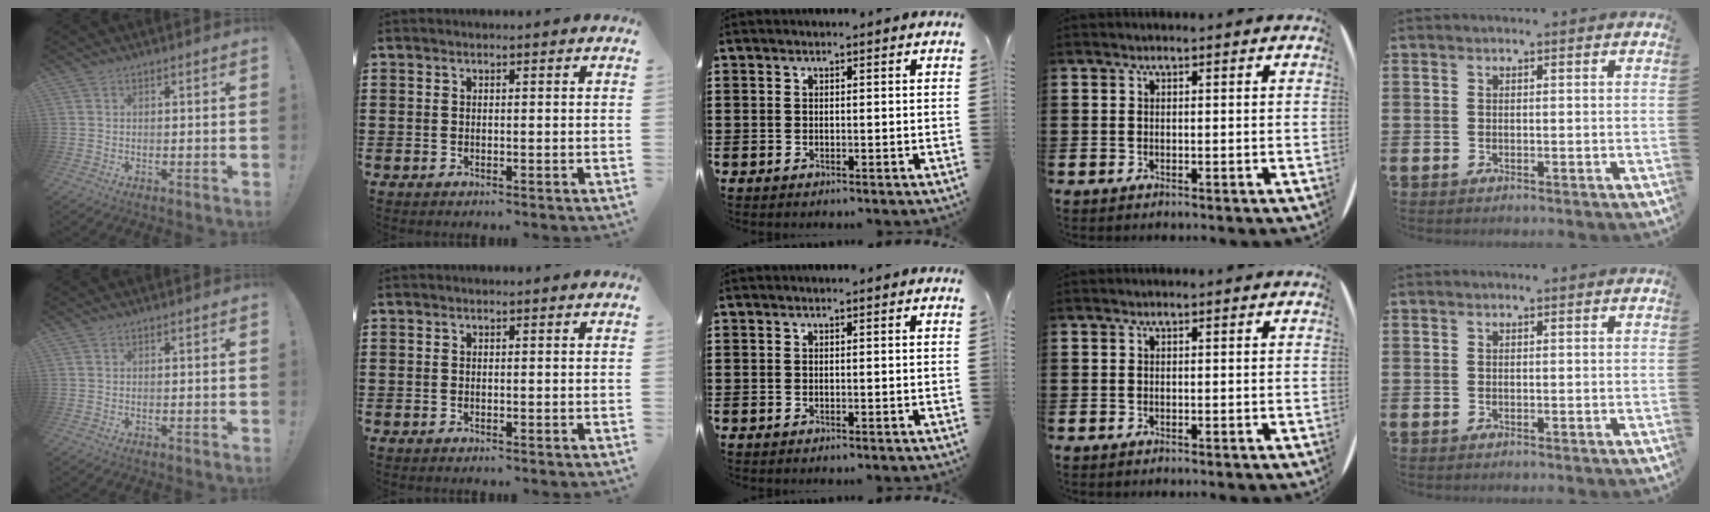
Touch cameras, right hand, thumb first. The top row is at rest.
{}